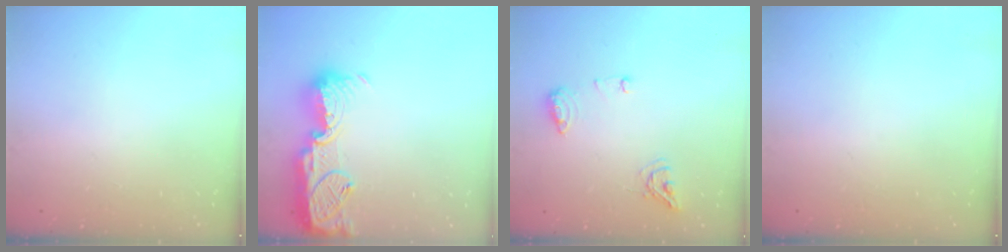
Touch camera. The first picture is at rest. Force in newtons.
{"total": 14.9, "press": 14.9, "slide": 1.0}
{"total": 8.8, "press": 8.8, "slide": 0.5}
{"total": 0.0}